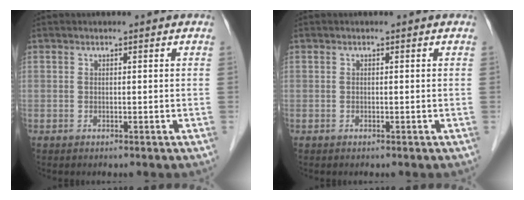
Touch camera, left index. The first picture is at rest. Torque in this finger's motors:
{"motor_torque": [-0.06, 0.01, 0.01, 0.01]}